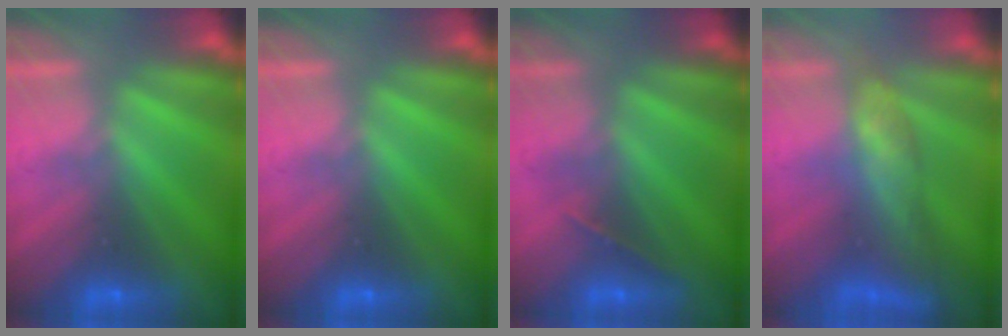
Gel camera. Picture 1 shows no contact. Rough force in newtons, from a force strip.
{"total": 0.0}
{"total": 1.5}
{"total": 7.0}